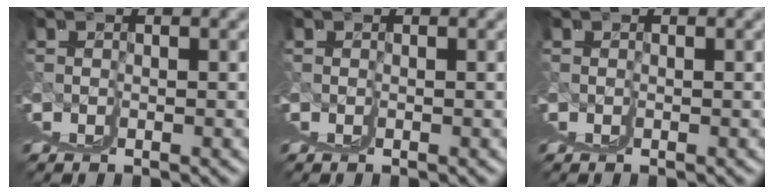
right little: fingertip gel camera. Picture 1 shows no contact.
{"total": 0.0}
{"total": 0.0}